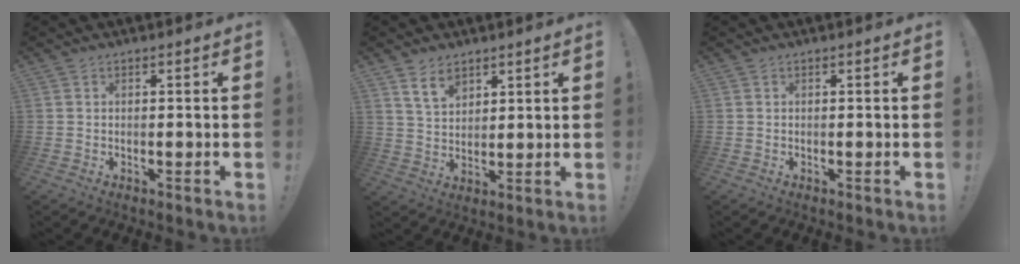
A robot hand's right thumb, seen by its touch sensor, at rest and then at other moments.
{"total": 7.1, "force": [4.8, 4.0, 3.4], "torque": [-0.060, -0.020, 0.091]}
{"total": 0.0}